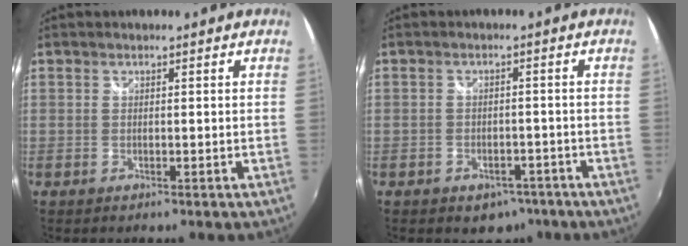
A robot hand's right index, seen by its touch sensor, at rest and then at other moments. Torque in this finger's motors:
{"motor_torque": [0.20, -0.24, 0.11, 0.00]}